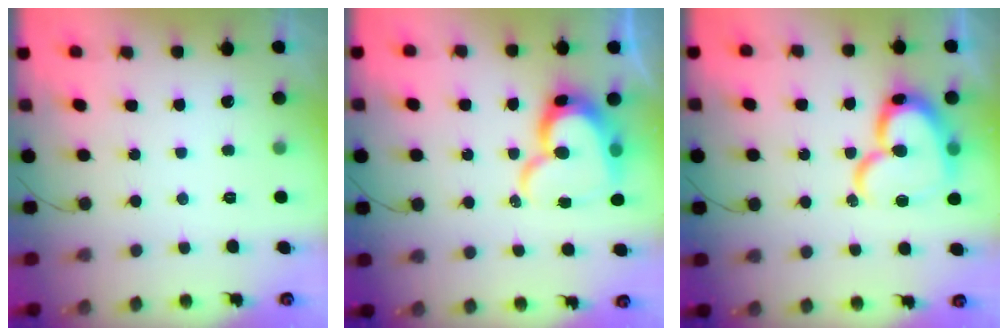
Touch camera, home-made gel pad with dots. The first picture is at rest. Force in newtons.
{"total": 16.2, "press": 16.2, "slide": 1.5}
{"total": 18.9, "press": 18.8, "slide": 2.0}